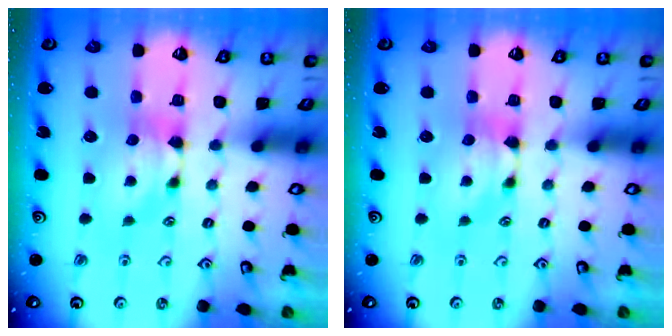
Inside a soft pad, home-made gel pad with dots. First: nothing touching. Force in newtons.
{"total": 0.0}